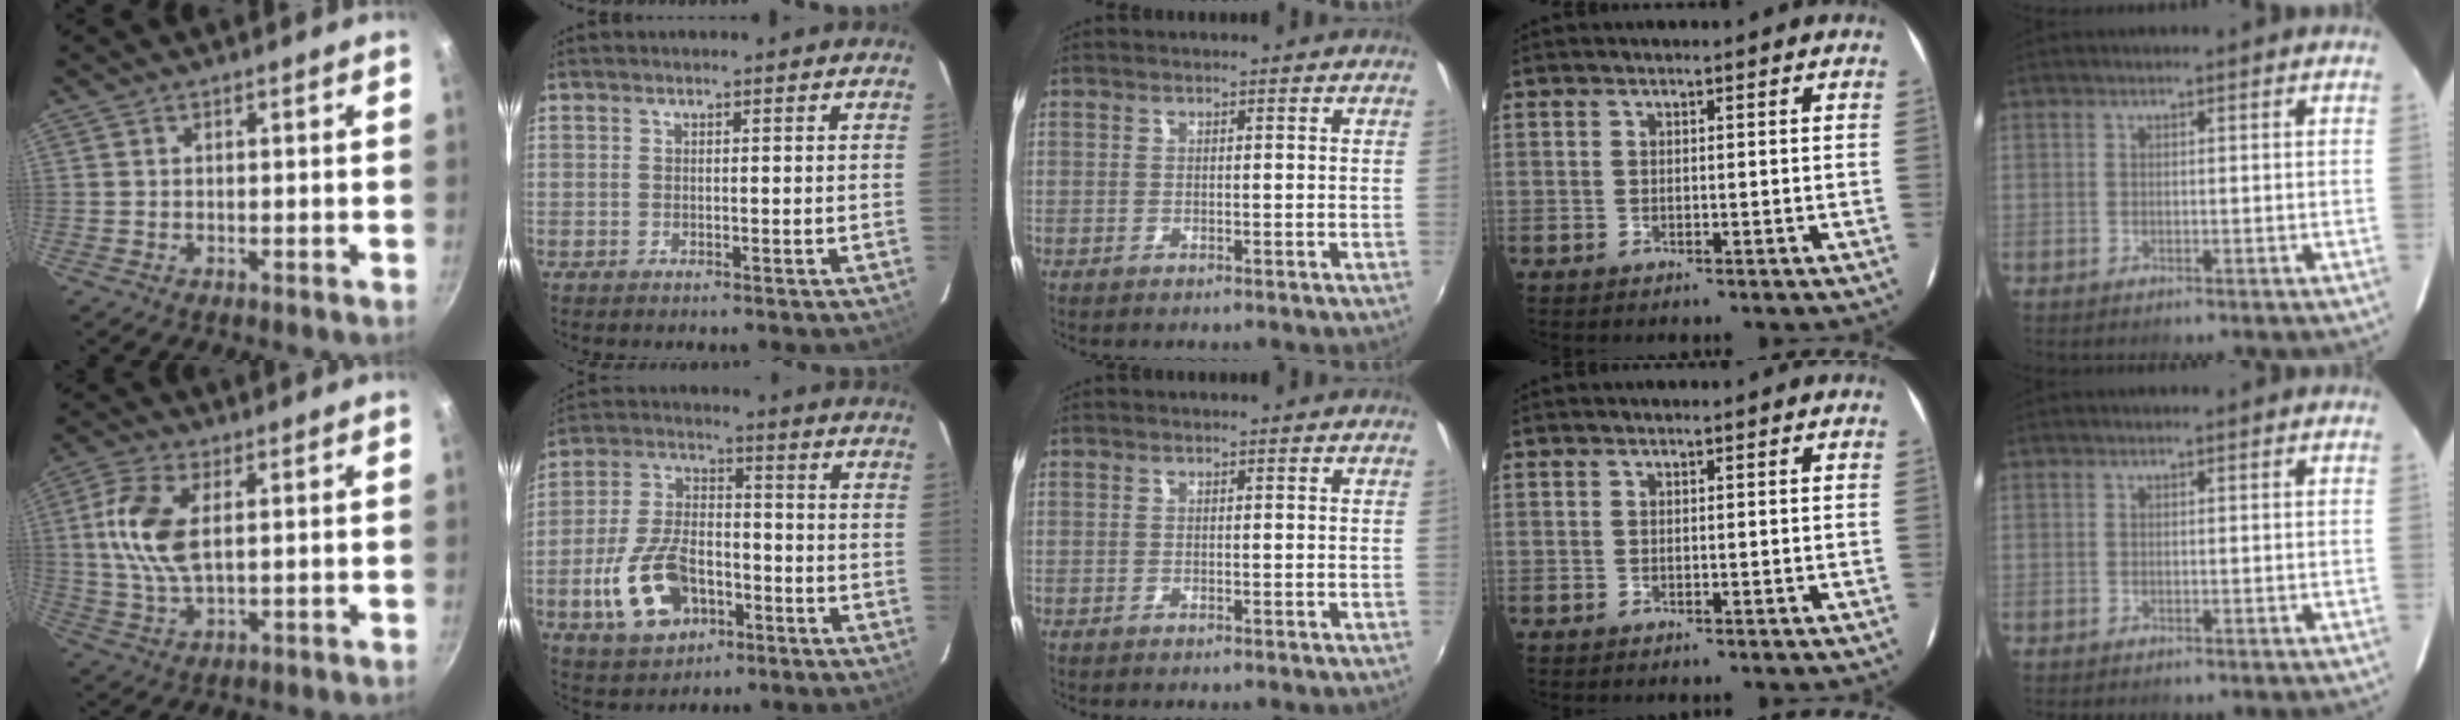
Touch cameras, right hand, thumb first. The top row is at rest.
{"thumb": {"total": 10.5, "force": [1.9, 5.2, 8.9], "torque": [-0.183, 0.004, 0.037]}, "index": {"total": 14.6, "force": [-5.9, 8.6, 10.3], "torque": [-0.224, 0.005, -0.093]}}